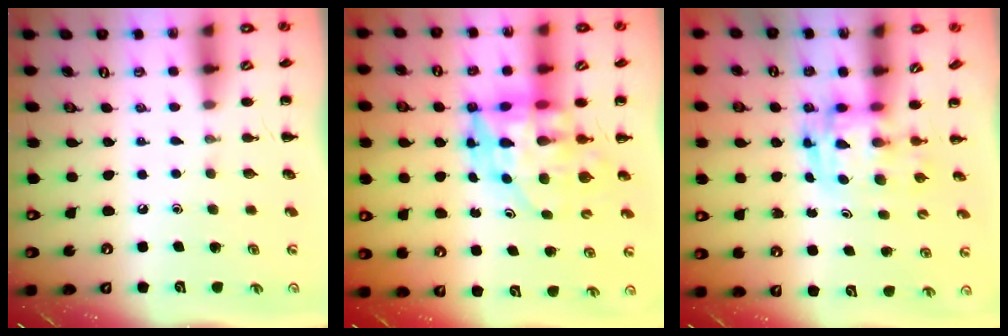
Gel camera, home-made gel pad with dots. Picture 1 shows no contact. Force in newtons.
{"total": 10.5, "press": 10.1, "slide": 3.0}
{"total": 2.8, "press": 2.8, "slide": 0.5}